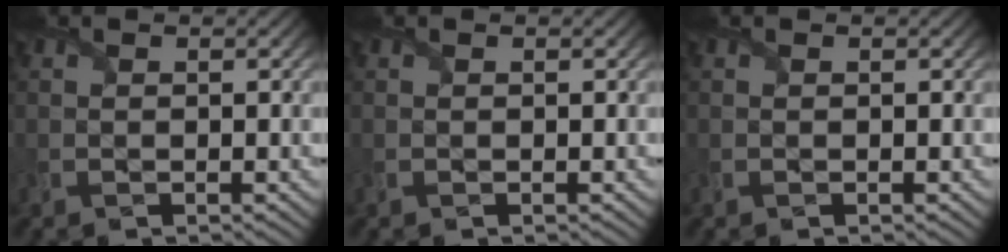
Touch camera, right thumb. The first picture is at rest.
{"total": 0.0}
{"total": 0.0}